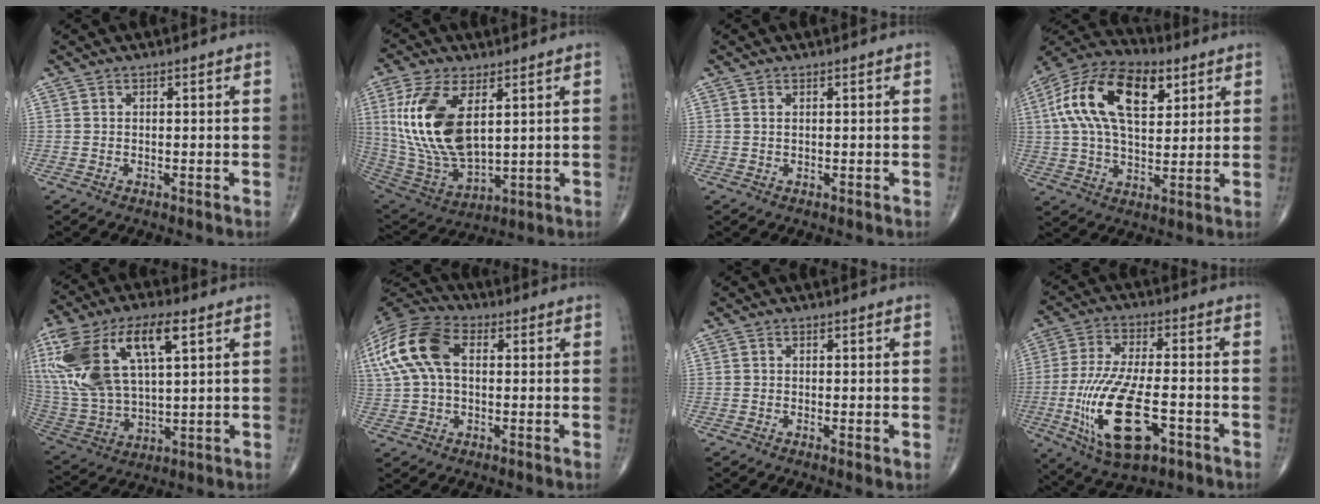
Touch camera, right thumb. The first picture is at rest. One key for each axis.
{"total": 18.8, "fx": 4.6, "fy": 9.4, "fz": 15.6, "tx": -0.317, "ty": -0.024, "tz": 0.101}
{"total": 0.6, "fx": 0.3, "fy": 0.2, "fz": 0.5, "tx": -0.013, "ty": 0.004, "tz": 0.007}
{"total": 19.8, "fx": 6.5, "fy": 10.6, "fz": 15.3, "tx": -0.272, "ty": 0.007, "tz": 0.107}
{"total": 24.3, "fx": 8.8, "fy": 11.0, "fz": 19.8, "tx": -0.424, "ty": 0.005, "tz": 0.169}
{"total": 16.0, "fx": 3.2, "fy": 9.6, "fz": 12.4, "tx": -0.274, "ty": 0.028, "tz": 0.053}
{"total": 1.0, "fx": -0.1, "fy": 0.2, "fz": 1.0, "tx": -0.023, "ty": -0.006, "tz": -0.004}
{"total": 17.8, "fx": -5.4, "fy": 7.3, "fz": 15.3, "tx": -0.312, "ty": 0.009, "tz": -0.085}